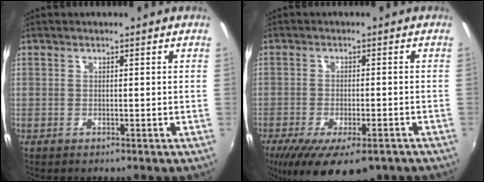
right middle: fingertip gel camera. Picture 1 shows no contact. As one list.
[{"total": 14.5, "force": [-9.7, 5.3, 9.5], "torque": [-0.187, -0.049, -0.144]}]